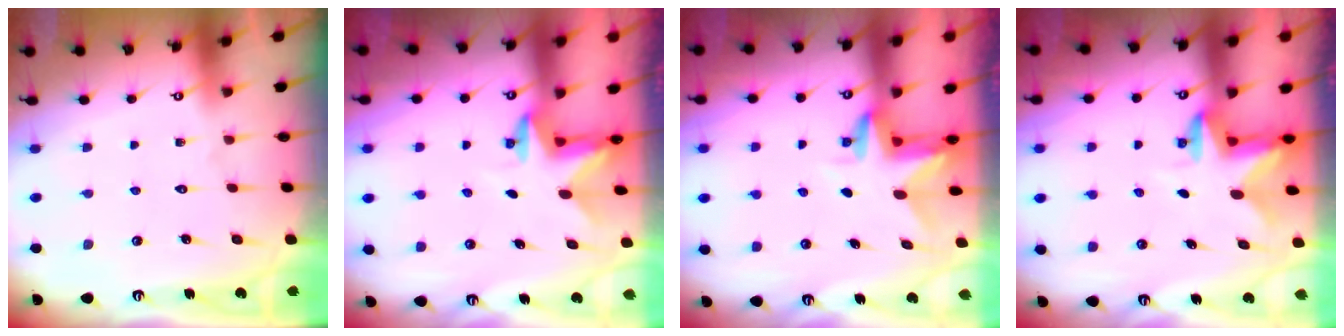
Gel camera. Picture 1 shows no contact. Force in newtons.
{"total": 2.4, "press": 2.4, "slide": 0.4}
{"total": 3.1, "press": 3.1, "slide": 0.2}
{"total": 2.6, "press": 2.5, "slide": 0.5}